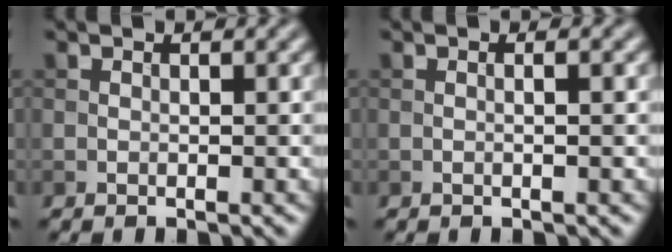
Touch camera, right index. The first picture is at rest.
{"total": 1.0, "force": [0.0, 0.2, 0.9], "torque": [-0.011, -0.003, -0.002]}